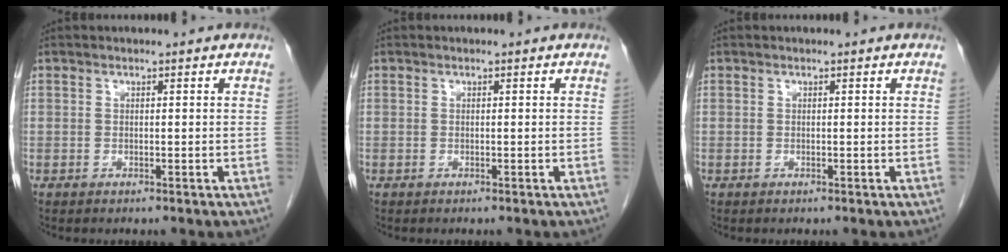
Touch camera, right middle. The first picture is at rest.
{"total": 0.0}
{"total": 0.0}